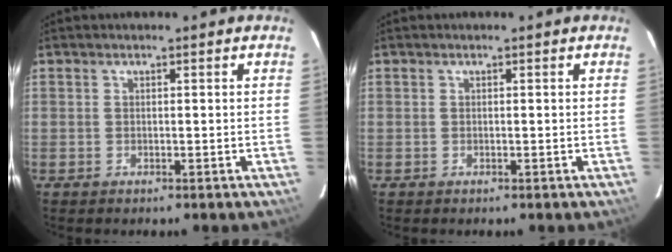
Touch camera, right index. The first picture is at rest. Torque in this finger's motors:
{"motor_torque": [0.00, 0.00, 0.00, 0.00]}